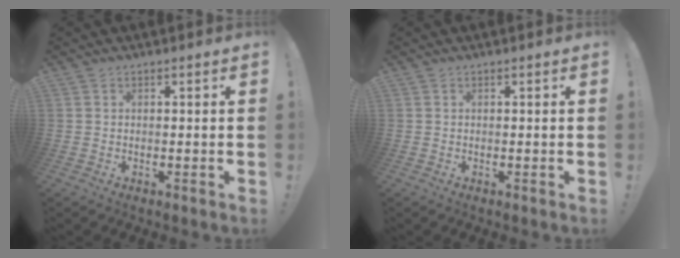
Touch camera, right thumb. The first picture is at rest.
{"total": 0.0}